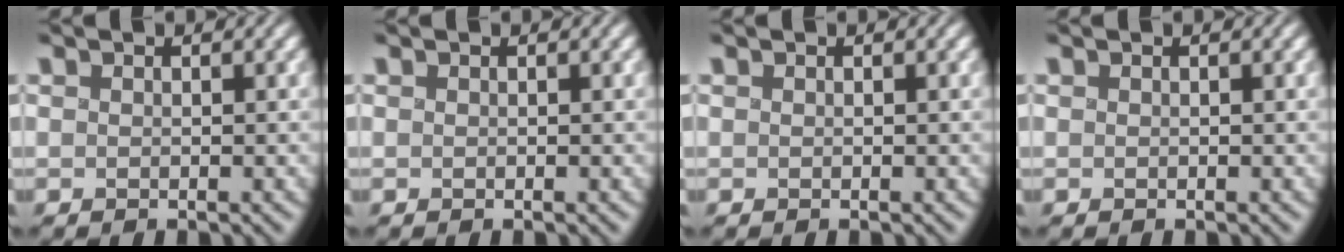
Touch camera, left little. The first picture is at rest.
{"total": 0.0}
{"total": 0.0}
{"total": 0.0}